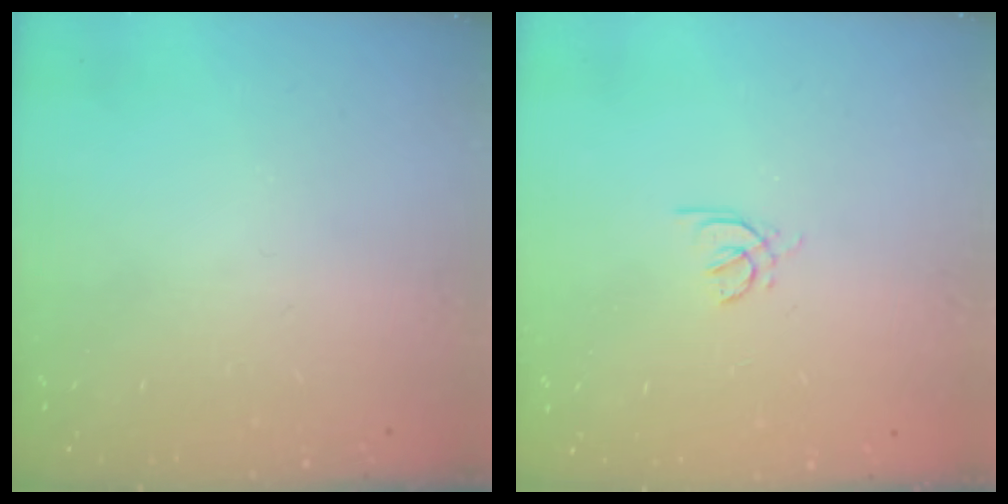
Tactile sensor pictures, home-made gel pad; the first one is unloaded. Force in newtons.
{"total": 2.0, "press": 1.9, "slide": 0.5}